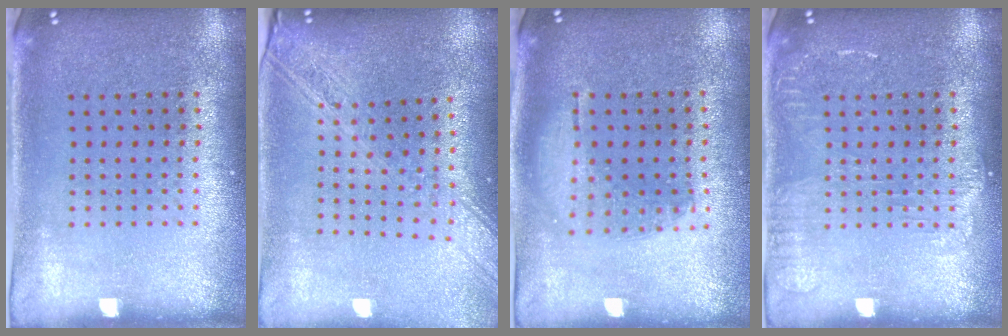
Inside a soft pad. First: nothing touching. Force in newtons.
{"total": 2.0, "press": 1.8, "slide": 1.0}
{"total": 1.1, "press": 1.0, "slide": 0.6}
{"total": 1.6, "press": 1.5, "slide": 0.3}